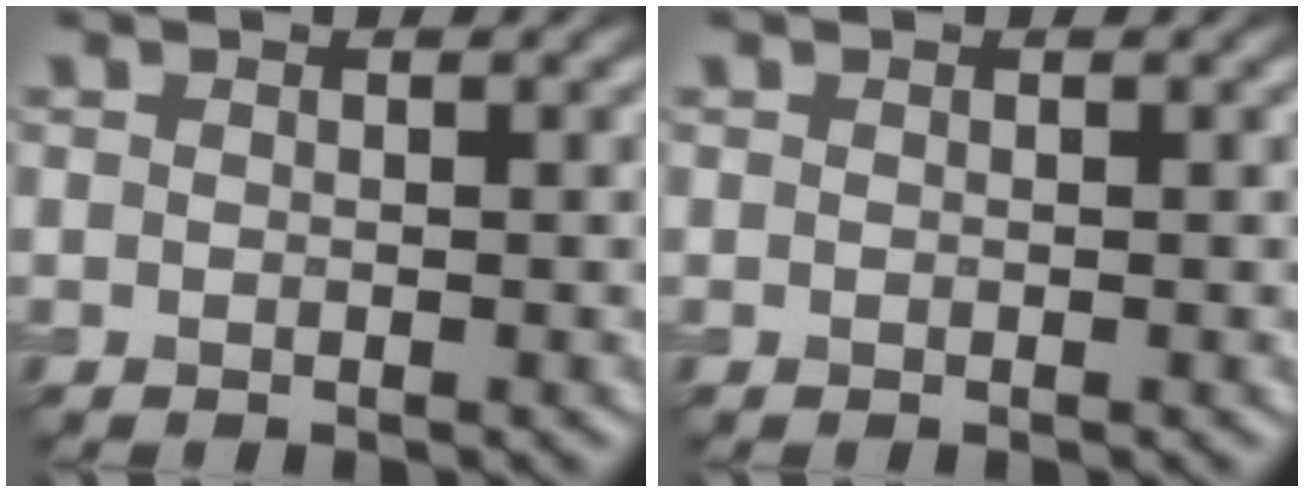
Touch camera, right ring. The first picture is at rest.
{"total": 0.0}